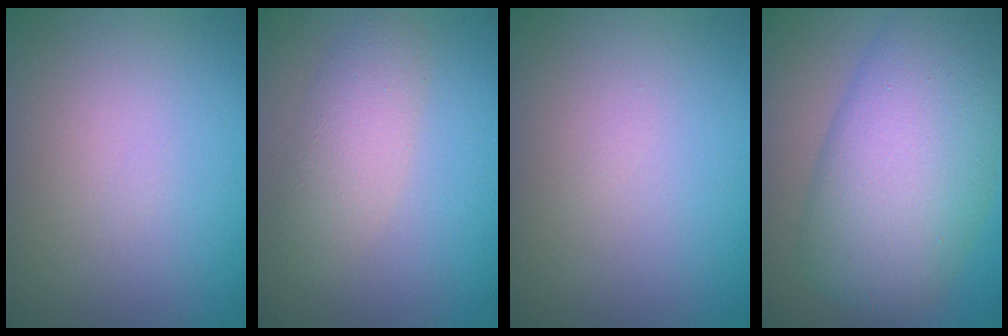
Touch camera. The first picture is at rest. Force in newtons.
{"total": 2.8, "press": 2.7, "slide": 0.3}
{"total": 0.0}
{"total": 11.2, "press": 11.2, "slide": 0.3}